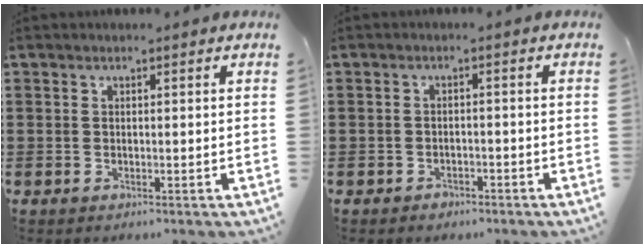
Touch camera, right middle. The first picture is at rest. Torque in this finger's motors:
{"motor_torque": [0.10, 0.39, -0.01, -0.01]}